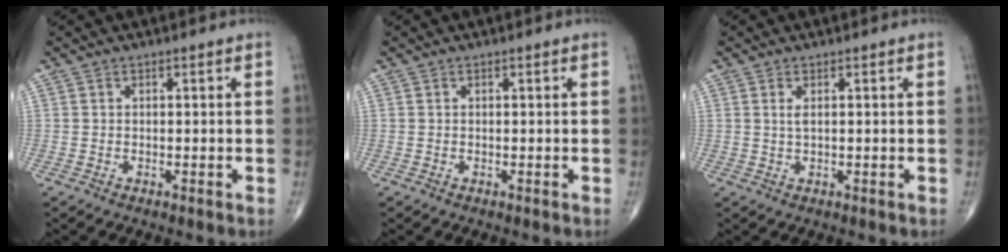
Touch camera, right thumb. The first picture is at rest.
{"total": 0.0}
{"total": 1.5, "force": [0.5, 0.4, 1.3], "torque": [-0.029, -0.001, 0.013]}